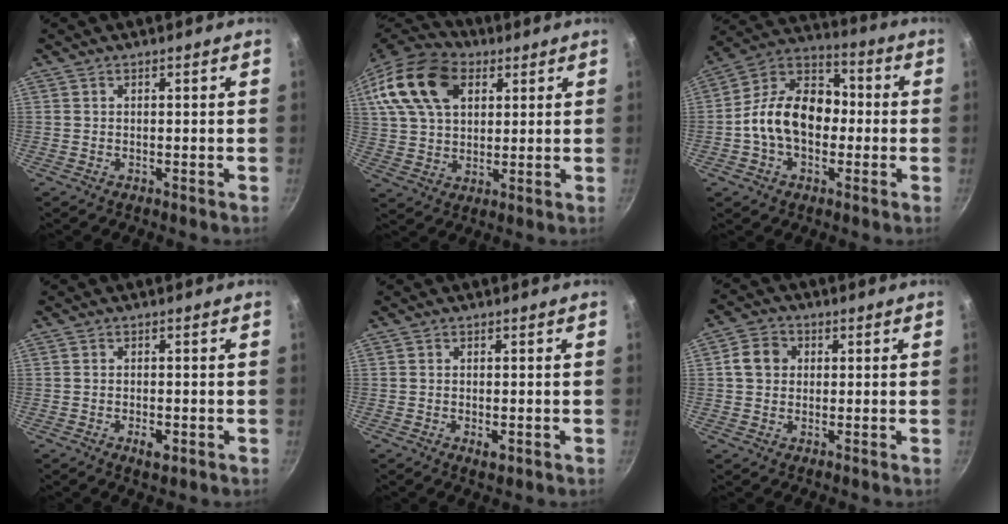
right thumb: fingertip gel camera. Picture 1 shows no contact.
{"total": 19.6, "force": [7.7, 12.9, 12.7], "torque": [-0.229, 0.008, 0.135]}
{"total": 15.9, "force": [-1.6, 11.2, 11.2], "torque": [-0.150, 0.046, -0.048]}
{"total": 2.9, "force": [-1.1, 1.4, 2.3], "torque": [-0.038, 0.005, -0.018]}
{"total": 2.1, "force": [-0.7, 1.1, 1.7], "torque": [-0.029, -0.004, -0.010]}
{"total": 5.5, "force": [0.8, 4.8, 2.7], "torque": [-0.028, 0.009, 0.004]}